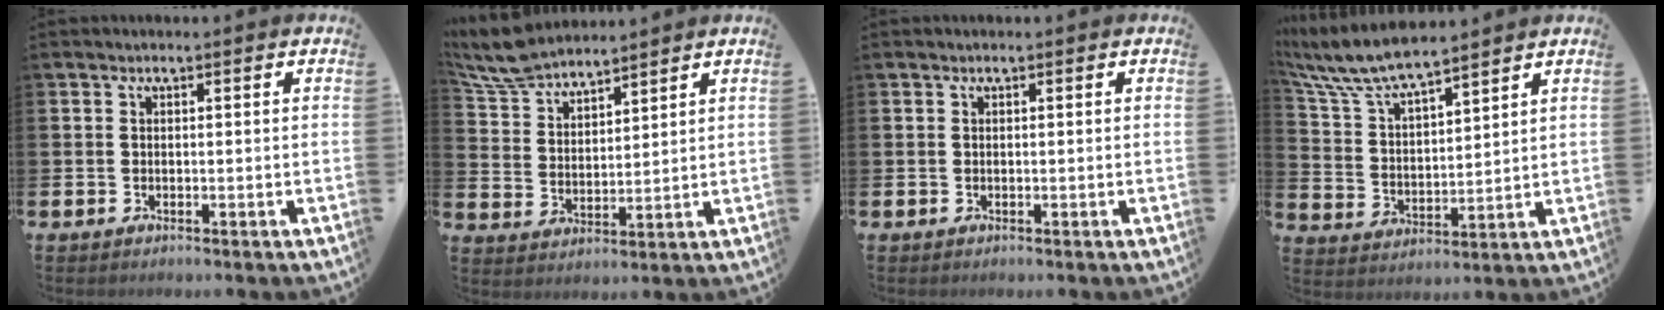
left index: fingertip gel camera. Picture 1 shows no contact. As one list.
[{"total": 7.5, "force": [7.1, 1.6, 1.9], "torque": [-0.070, -0.029, 0.132]}, {"total": 0.0}, {"total": 7.9, "force": [7.5, 1.2, 2.4], "torque": [-0.084, -0.040, 0.133]}]